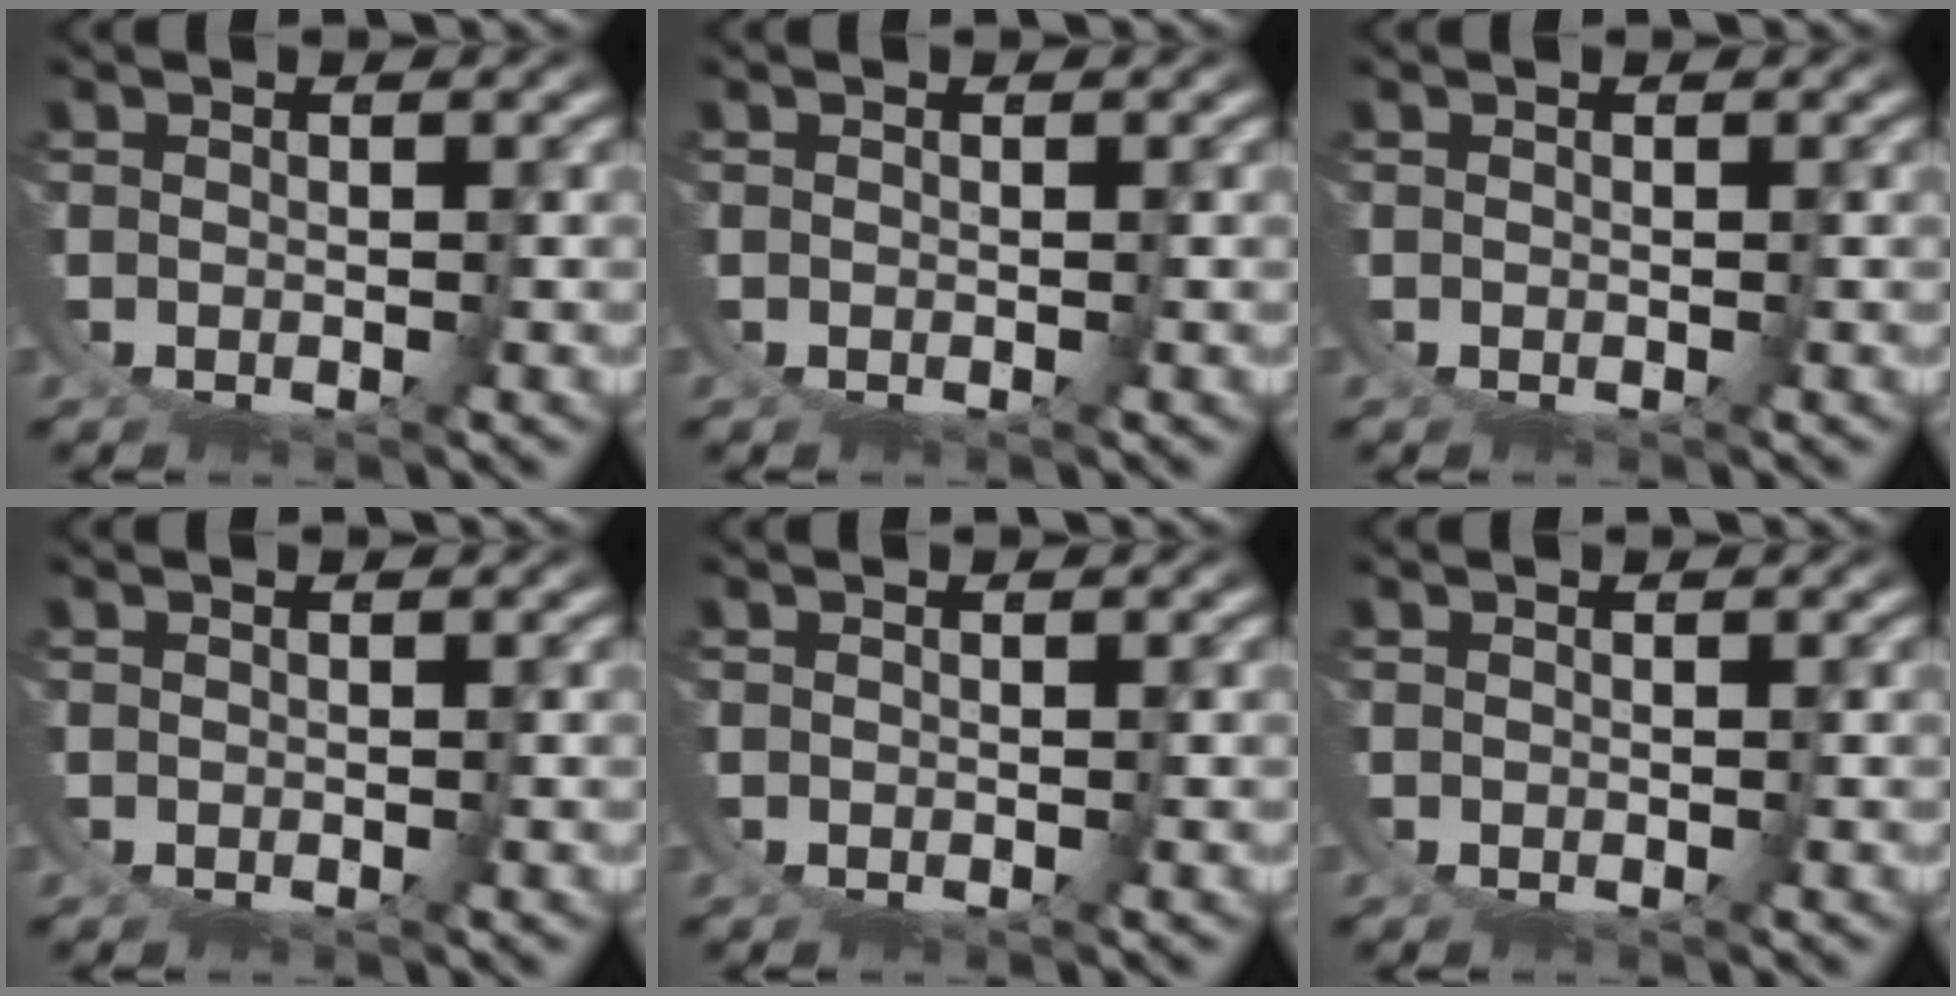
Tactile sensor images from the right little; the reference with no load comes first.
{"total": 0.0}
{"total": 0.0}
{"total": 0.0}
{"total": 0.0}
{"total": 0.0}